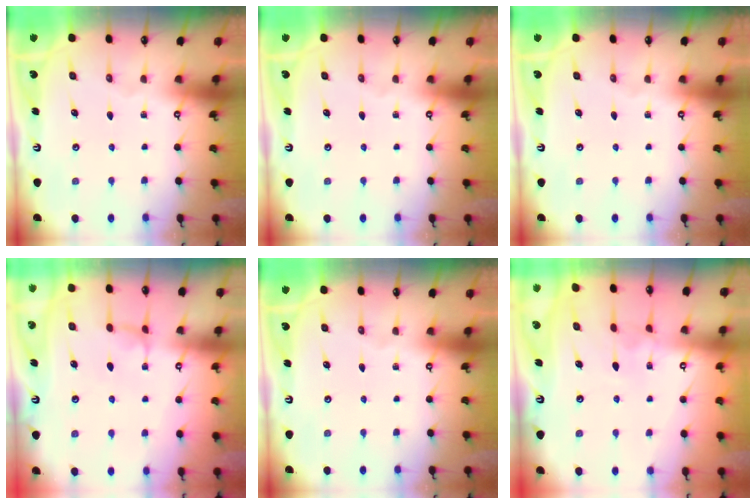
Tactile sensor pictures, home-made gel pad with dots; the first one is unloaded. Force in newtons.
{"total": 0.0}
{"total": 0.0}
{"total": 2.3, "press": 2.3, "slide": 0.3}
{"total": 0.0}
{"total": 1.2, "press": 1.1, "slide": 0.5}